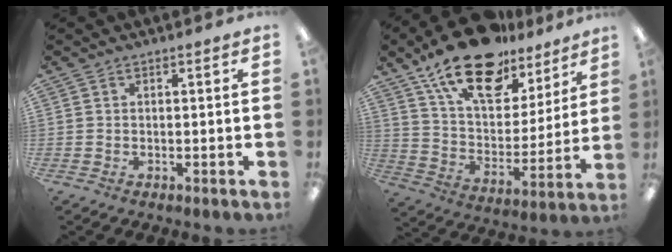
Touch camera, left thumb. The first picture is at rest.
{"total": 20.3, "force": [14.5, 9.4, 10.6], "torque": [-0.185, -0.087, 0.257]}